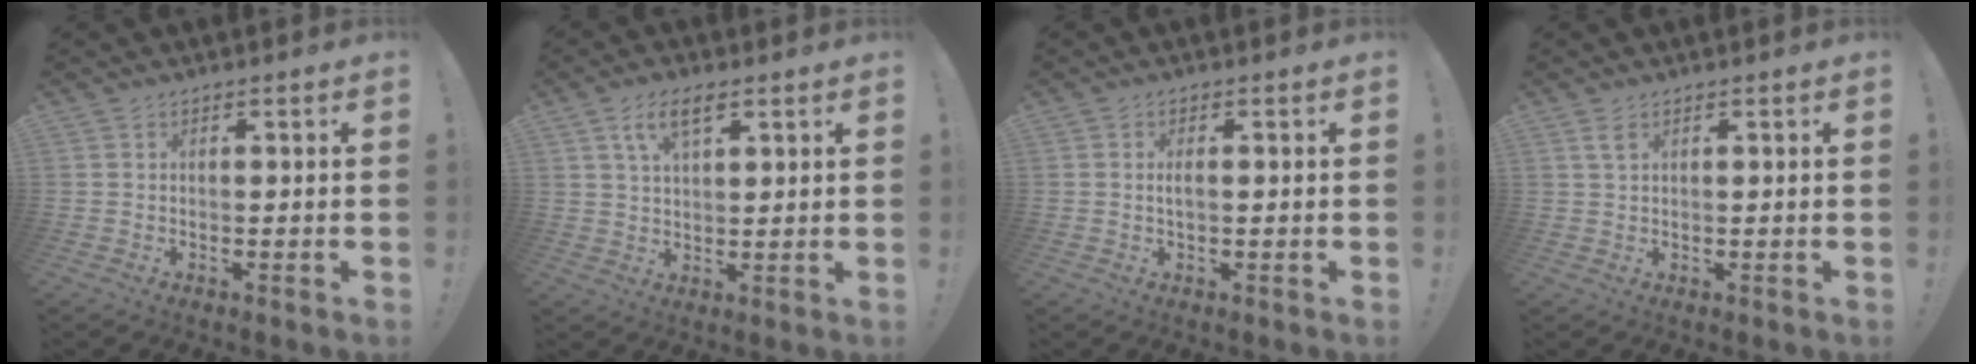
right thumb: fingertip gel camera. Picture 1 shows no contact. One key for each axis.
{"total": 7.7, "fx": 3.9, "fy": 3.7, "fz": 5.5, "tx": -0.090, "ty": -0.002, "tz": 0.069}
{"total": 1.4, "fx": 0.0, "fy": 0.3, "fz": 1.3, "tx": -0.018, "ty": -0.002, "tz": -0.001}
{"total": 2.7, "fx": 1.4, "fy": 1.1, "fz": 2.0, "tx": -0.034, "ty": -0.001, "tz": 0.025}